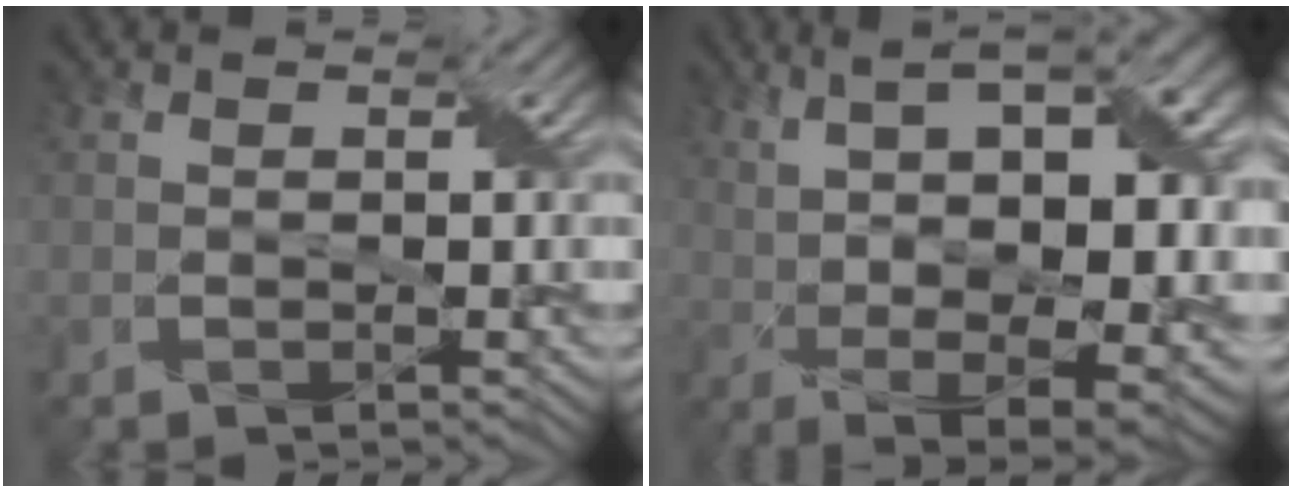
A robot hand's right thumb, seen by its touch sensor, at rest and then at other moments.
{"total": 17.1, "force": [3.8, 6.1, 15.5], "torque": [-0.231, 0.024, 0.077]}